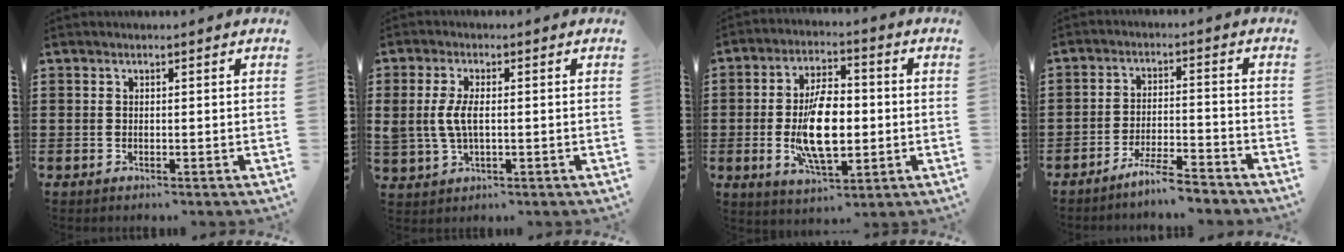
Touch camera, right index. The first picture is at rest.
{"total": 4.7, "force": [0.2, 2.2, 4.1], "torque": [-0.104, -0.001, -0.005]}
{"total": 11.7, "force": [-1.1, 5.4, 10.2], "torque": [-0.200, -0.008, -0.026]}
{"total": 5.4, "force": [-4.9, -0.1, 2.3], "torque": [-0.045, -0.007, -0.092]}